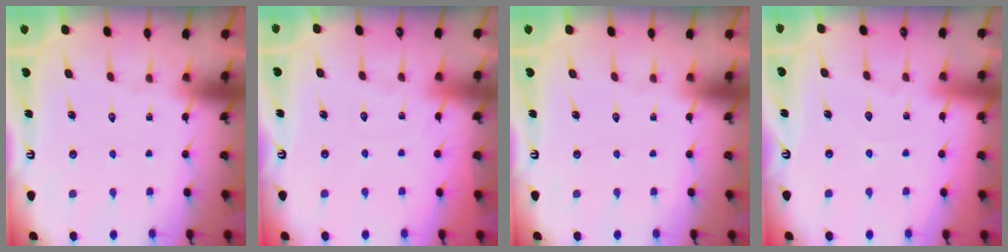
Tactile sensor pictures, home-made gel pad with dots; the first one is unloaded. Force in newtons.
{"total": 3.0, "press": 2.9, "slide": 0.4}
{"total": 0.0}
{"total": 3.2, "press": 3.2, "slide": 0.2}